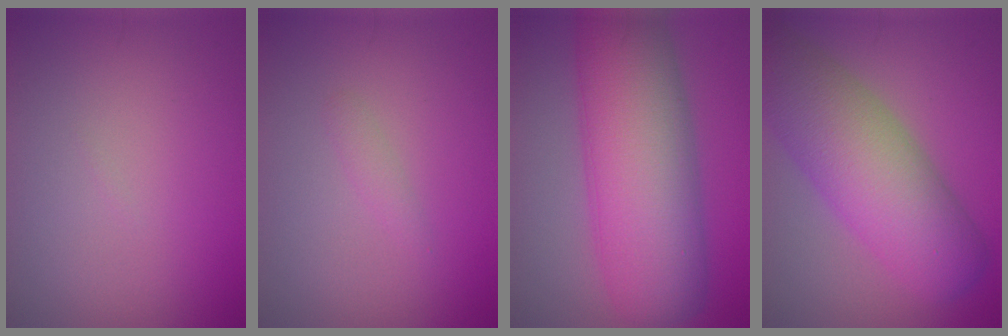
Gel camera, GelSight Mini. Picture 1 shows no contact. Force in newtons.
{"total": 0.9, "press": 0.9, "slide": 0.0}
{"total": 12.6, "press": 12.6, "slide": 0.4}
{"total": 10.3, "press": 10.3, "slide": 0.5}